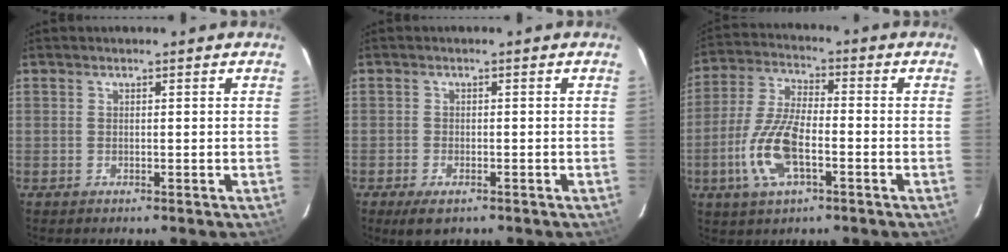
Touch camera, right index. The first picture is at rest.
{"total": 4.1, "force": [-2.6, 1.9, 2.4], "torque": [-0.058, -0.015, -0.046]}
{"total": 12.1, "force": [-4.1, 4.7, 10.4], "torque": [-0.228, -0.002, -0.081]}